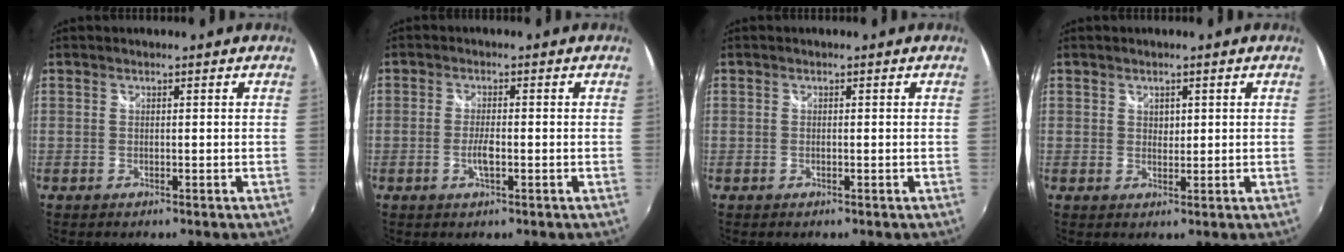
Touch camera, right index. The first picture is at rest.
{"total": 2.9, "force": [-1.0, 0.8, 2.7], "torque": [-0.056, -0.004, -0.018]}
{"total": 0.0}
{"total": 1.6, "force": [0.7, 1.3, 0.7], "torque": [-0.006, 0.002, 0.012]}